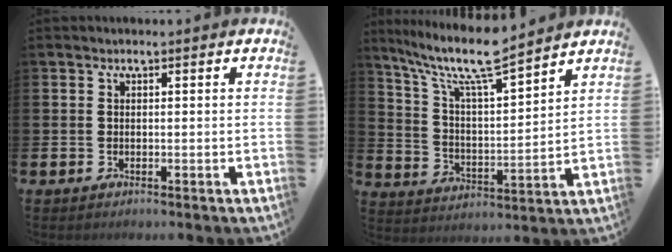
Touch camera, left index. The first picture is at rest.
{"total": 10.8, "force": [9.3, 1.5, 5.3], "torque": [-0.132, -0.050, 0.160]}